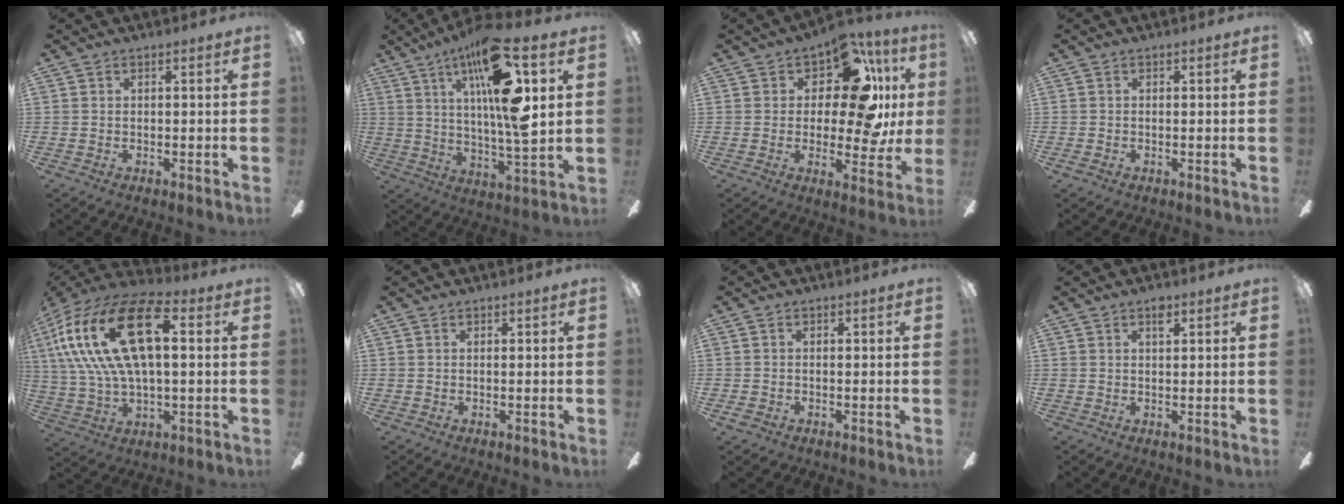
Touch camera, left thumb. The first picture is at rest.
{"total": 22.0, "force": [8.9, 5.8, 19.3], "torque": [-0.334, -0.041, 0.127]}
{"total": 16.9, "force": [7.9, 7.7, 12.7], "torque": [-0.198, -0.046, 0.134]}
{"total": 0.8, "force": [-0.4, 0.6, 0.4], "torque": [-0.006, 0.003, -0.009]}
{"total": 24.6, "force": [6.9, 12.2, 20.3], "torque": [-0.416, -0.007, 0.112]}
{"total": 0.0}
{"total": 1.3, "force": [-0.6, 1.0, 0.5], "torque": [-0.007, 0.003, -0.013]}
{"total": 2.3, "force": [1.5, 1.1, 1.4], "torque": [-0.015, -0.004, 0.023]}